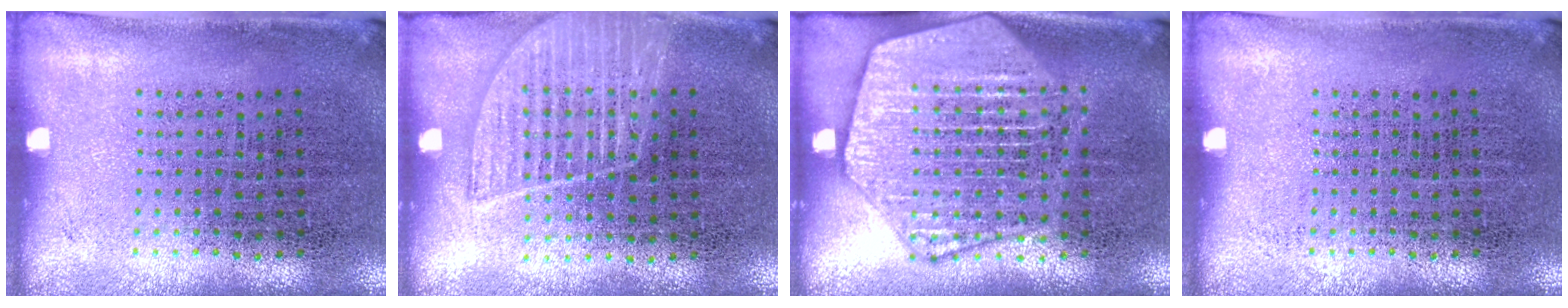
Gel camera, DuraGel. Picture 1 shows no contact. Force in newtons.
{"total": 1.4, "press": 1.3, "slide": 0.6}
{"total": 3.6, "press": 3.5, "slide": 0.3}
{"total": 0.0}